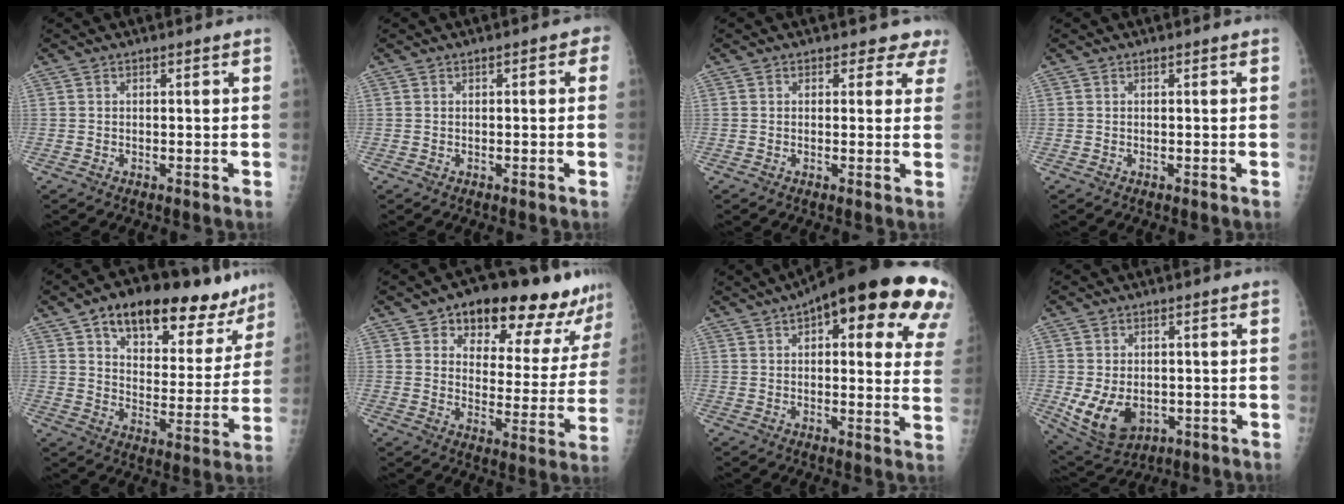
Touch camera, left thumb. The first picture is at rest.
{"total": 2.0, "force": [0.4, 1.1, 1.6], "torque": [-0.006, 0.005, -0.004]}
{"total": 3.6, "force": [2.9, 2.2, 0.2], "torque": [0.032, -0.014, 0.011]}
{"total": 0.0}
{"total": 22.7, "force": [15.1, 11.0, 13.0], "torque": [-0.140, -0.042, 0.222]}
{"total": 19.9, "force": [14.3, 8.9, 10.7], "torque": [-0.092, -0.057, 0.191]}
{"total": 27.6, "force": [14.2, 9.5, 21.6], "torque": [-0.217, 0.012, 0.172]}
{"total": 9.1, "force": [-1.4, 6.4, 6.3], "torque": [-0.103, -0.010, -0.003]}